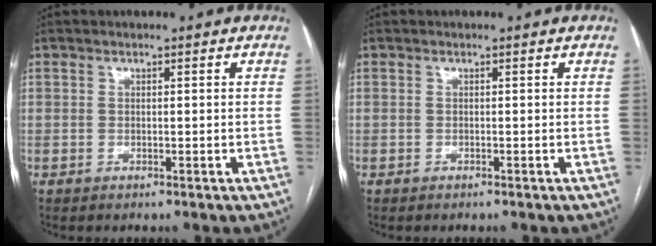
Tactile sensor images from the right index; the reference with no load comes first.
{"total": 0.0}